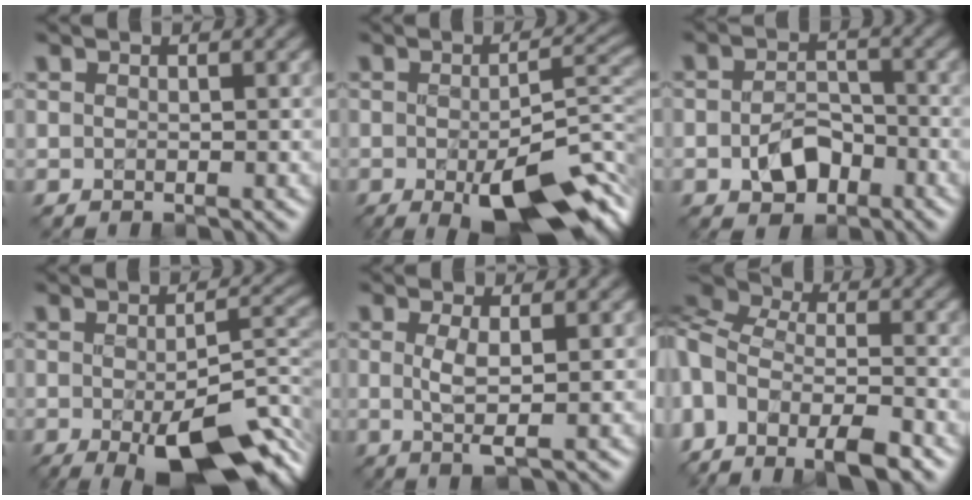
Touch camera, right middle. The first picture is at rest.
{"total": 10.5, "force": [-3.8, 3.2, 9.3], "torque": [-0.145, -0.011, -0.055]}
{"total": 3.9, "force": [-1.6, 2.5, 2.5], "torque": [-0.047, 0.000, -0.029]}
{"total": 11.6, "force": [-4.6, 3.8, 9.9], "torque": [-0.150, -0.018, -0.063]}
{"total": 2.6, "force": [0.1, 0.4, 2.6], "torque": [-0.054, -0.004, 0.001]}
{"total": 10.6, "force": [-4.5, 5.7, 7.7], "torque": [-0.152, -0.004, -0.091]}